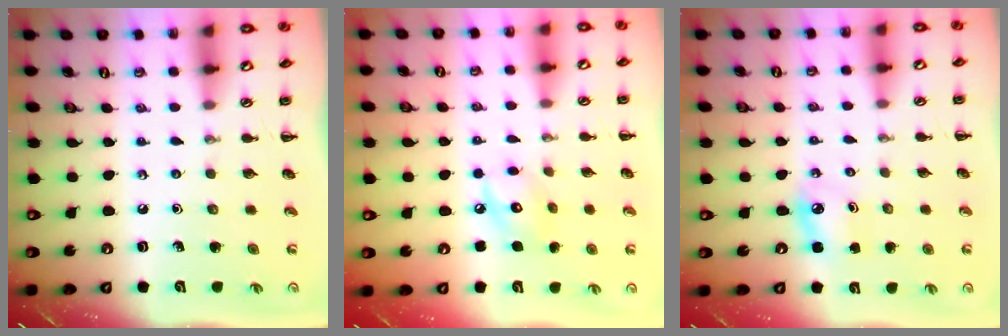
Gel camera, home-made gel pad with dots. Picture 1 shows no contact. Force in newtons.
{"total": 8.6, "press": 8.6, "slide": 0.3}
{"total": 4.2, "press": 4.1, "slide": 0.9}